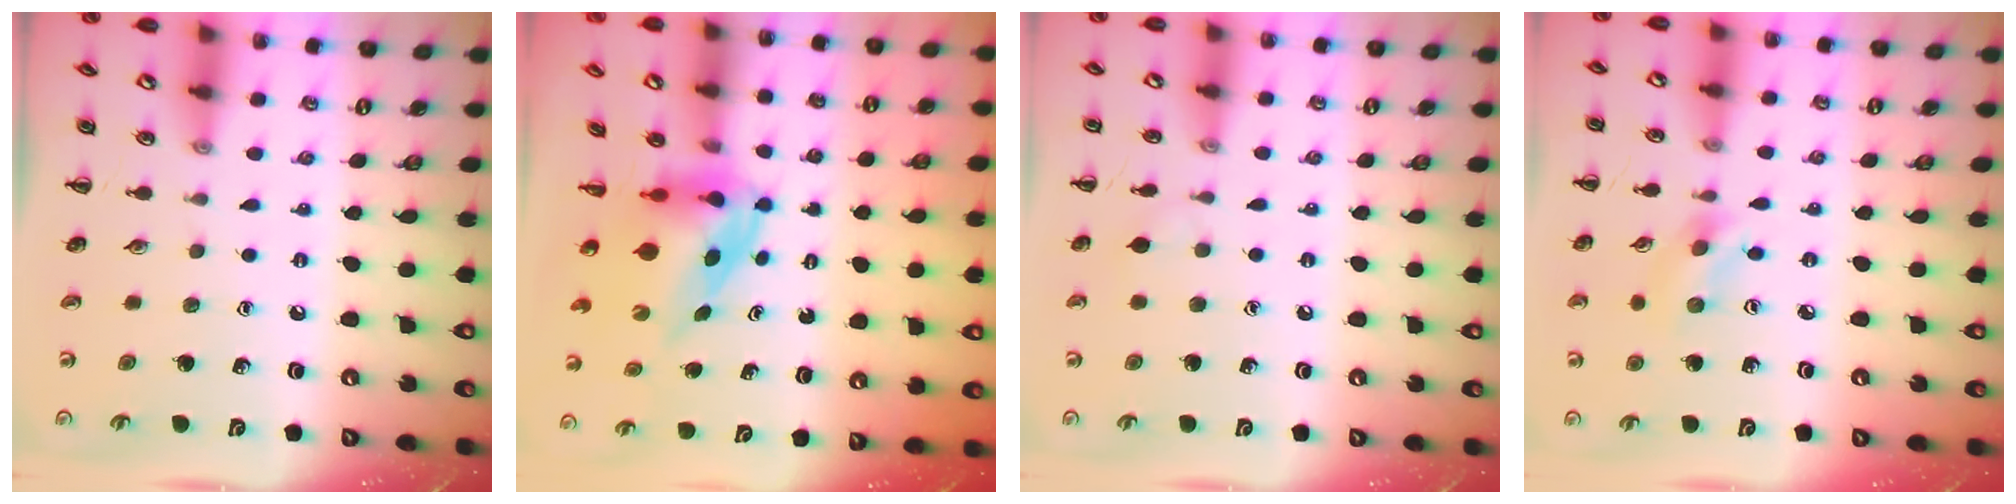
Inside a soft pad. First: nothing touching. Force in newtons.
{"total": 3.8, "press": 3.7, "slide": 1.0}
{"total": 4.5, "press": 4.2, "slide": 1.6}
{"total": 2.8, "press": 2.7, "slide": 0.9}